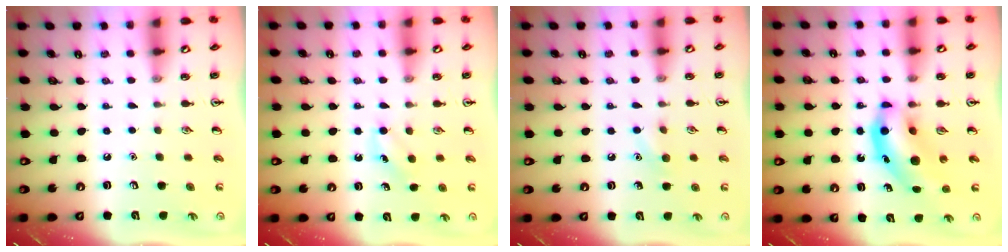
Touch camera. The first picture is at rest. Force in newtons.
{"total": 3.3, "press": 3.2, "slide": 1.0}
{"total": 6.3, "press": 6.1, "slide": 1.6}
{"total": 10.6, "press": 10.1, "slide": 3.2}